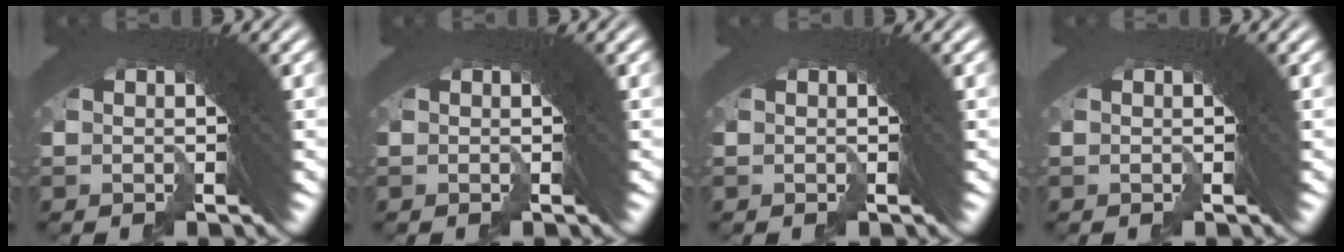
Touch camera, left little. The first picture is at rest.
{"total": 0.0}
{"total": 0.7, "force": [-0.1, -0.4, -0.5], "torque": [0.009, 0.000, -0.002]}
{"total": 0.7, "force": [-0.1, -0.3, -0.6], "torque": [0.009, -0.001, -0.002]}